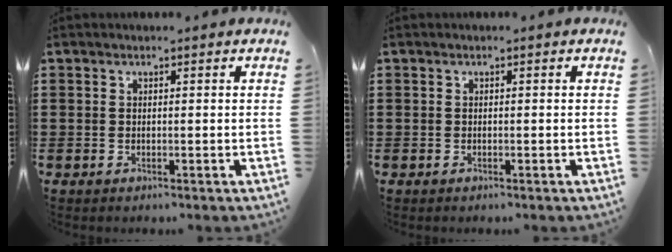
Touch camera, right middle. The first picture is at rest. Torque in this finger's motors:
{"motor_torque": [0.09, -0.10, 0.10, 0.01]}